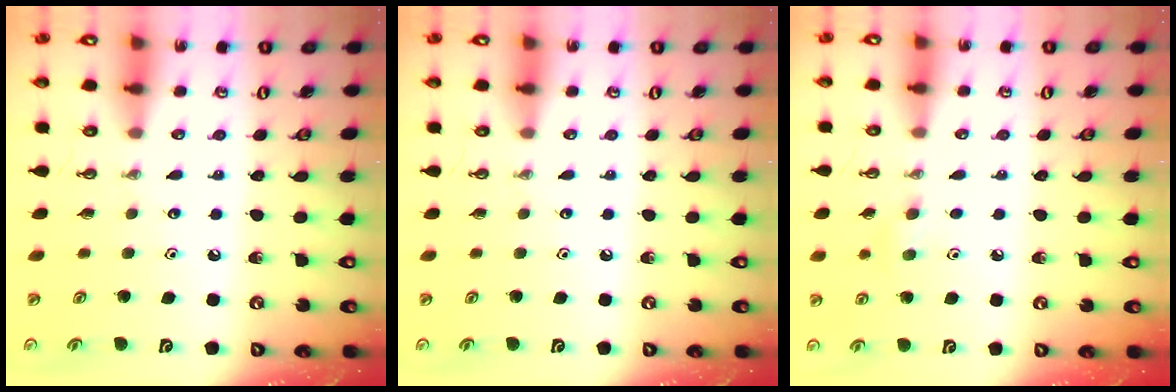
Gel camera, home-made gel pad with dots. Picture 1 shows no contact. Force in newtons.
{"total": 0.0}
{"total": 8.0, "press": 6.8, "slide": 4.1}